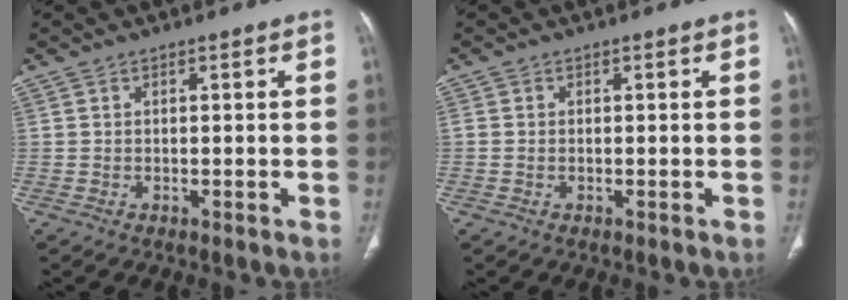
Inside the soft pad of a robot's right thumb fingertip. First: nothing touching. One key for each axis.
{"total": 0.6, "fx": -0.2, "fy": 0.4, "fz": 0.5, "tx": -0.015, "ty": 0.001, "tz": -0.002}